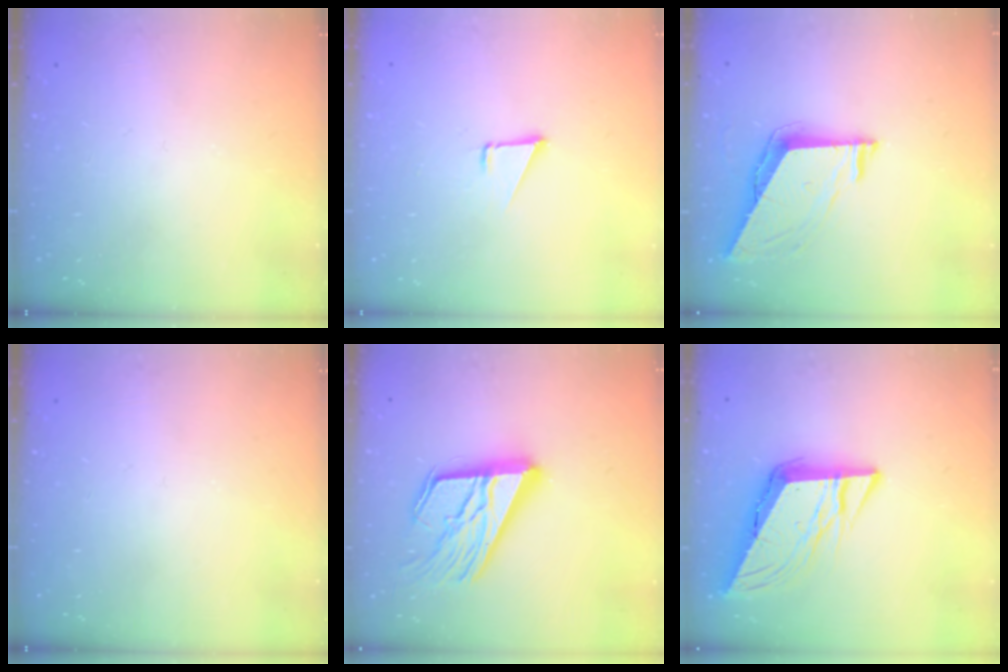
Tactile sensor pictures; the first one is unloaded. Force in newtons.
{"total": 1.6, "press": 1.5, "slide": 0.1}
{"total": 7.1, "press": 7.1, "slide": 0.2}
{"total": 0.0}
{"total": 20.9, "press": 20.8, "slide": 2.2}
{"total": 11.4, "press": 11.2, "slide": 1.9}